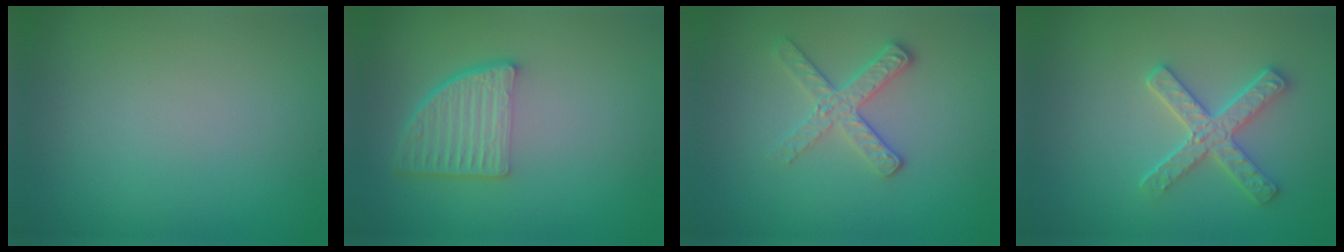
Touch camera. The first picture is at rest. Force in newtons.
{"total": 4.7, "press": 3.4, "slide": 3.3}
{"total": 2.7, "press": 2.5, "slide": 1.1}
{"total": 3.3, "press": 3.0, "slide": 1.3}